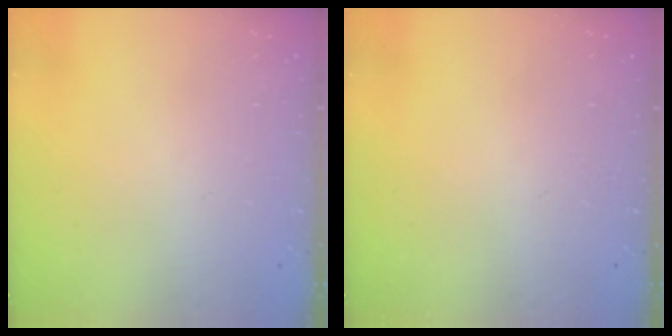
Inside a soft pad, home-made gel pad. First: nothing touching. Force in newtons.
{"total": 0.0}